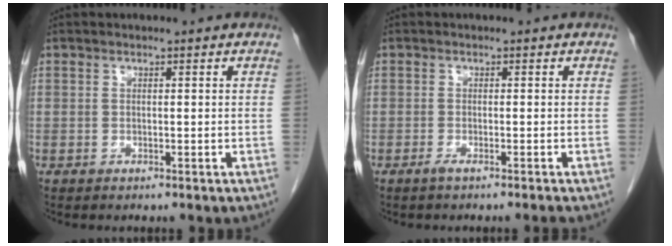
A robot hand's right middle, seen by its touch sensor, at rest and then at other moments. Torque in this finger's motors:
{"motor_torque": [-0.05, -0.07, 0.08, 0.01]}